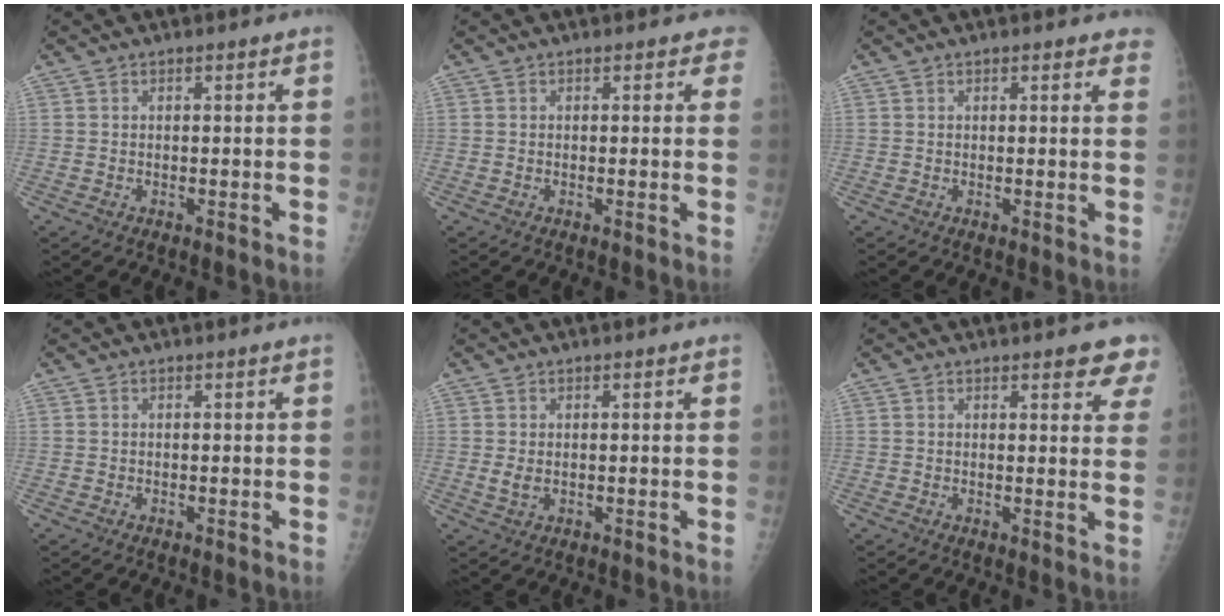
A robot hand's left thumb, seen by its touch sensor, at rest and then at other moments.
{"total": 1.5, "force": [0.9, 1.1, 0.6], "torque": [0.016, -0.002, -0.003]}
{"total": 3.0, "force": [2.3, 1.2, 1.4], "torque": [0.010, -0.003, 0.017]}
{"total": 0.0}
{"total": 1.7, "force": [0.1, 1.1, 1.3], "torque": [-0.021, -0.005, 0.008]}
{"total": 5.5, "force": [4.3, 2.0, 2.9], "torque": [0.000, -0.016, 0.038]}